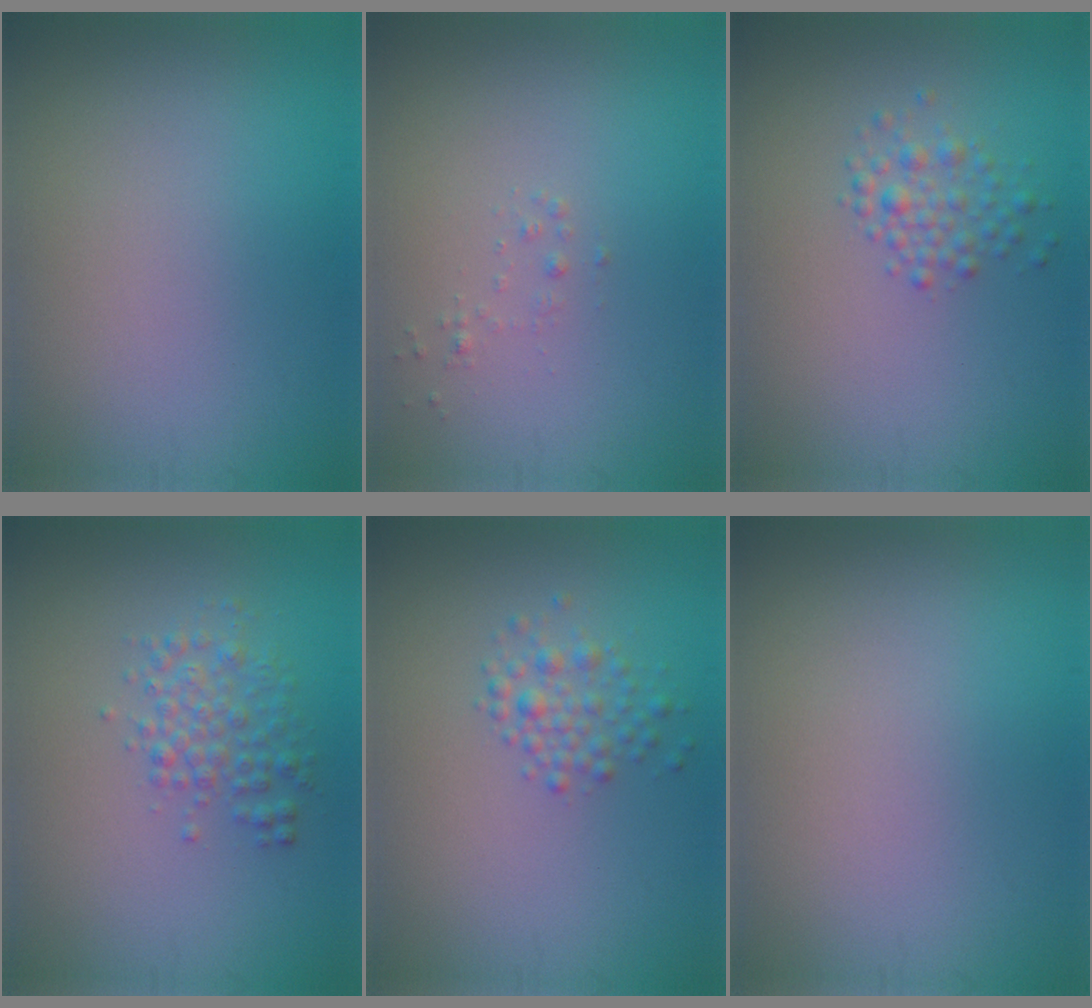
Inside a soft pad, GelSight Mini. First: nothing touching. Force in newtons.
{"total": 0.6, "press": 0.6, "slide": 0.0}
{"total": 2.1, "press": 2.1, "slide": 0.1}
{"total": 2.5, "press": 2.5, "slide": 0.0}
{"total": 2.1, "press": 2.1, "slide": 0.1}
{"total": 0.0}